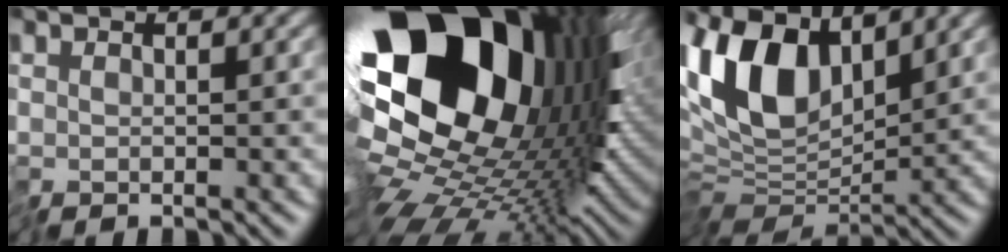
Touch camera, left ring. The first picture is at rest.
{"total": 20.8, "force": [4.0, 13.5, 15.3], "torque": [-0.266, -0.017, 0.078]}
{"total": 9.6, "force": [3.4, 5.4, 7.2], "torque": [-0.163, 0.004, 0.056]}